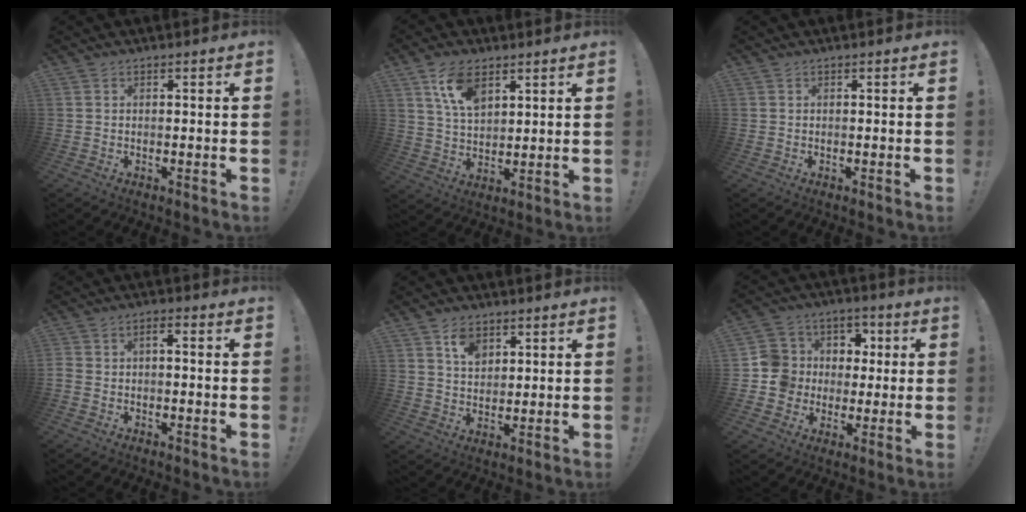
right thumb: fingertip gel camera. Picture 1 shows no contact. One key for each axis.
{"total": 11.0, "fx": 6.3, "fy": 6.1, "fz": 6.6, "tx": -0.118, "ty": -0.014, "tz": 0.119}
{"total": 0.0}
{"total": 2.8, "fx": -1.9, "fy": 1.3, "fz": 1.6, "tx": -0.047, "ty": 0.005, "tz": -0.039}
{"total": 6.9, "fx": 3.8, "fy": 4.6, "fz": 3.4, "tx": -0.048, "ty": -0.012, "tz": 0.067}
{"total": 12.0, "fx": -0.8, "fy": 11.6, "fz": 2.9, "tx": -0.034, "ty": 0.017, "tz": 0.003}